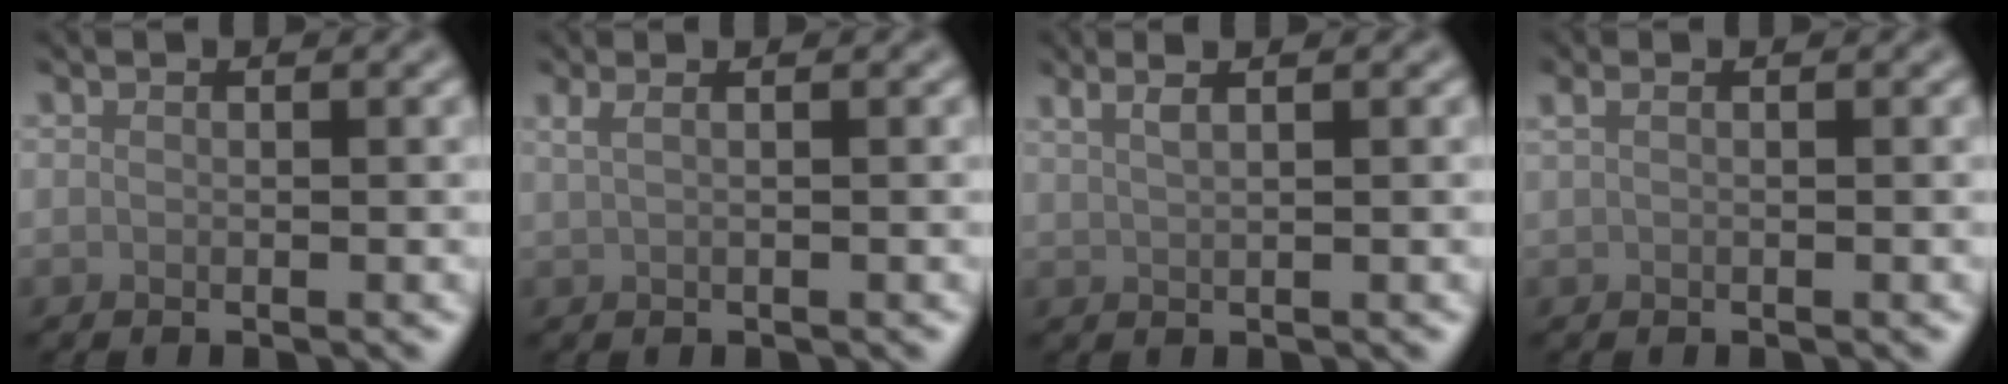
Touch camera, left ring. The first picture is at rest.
{"total": 2.1, "force": [1.1, 1.0, 1.6], "torque": [-0.022, -0.001, 0.002]}
{"total": 2.9, "force": [1.9, 1.1, 1.9], "torque": [-0.018, 0.008, 0.010]}
{"total": 1.0, "force": [0.4, 0.3, 0.9], "torque": [-0.020, 0.005, 0.007]}